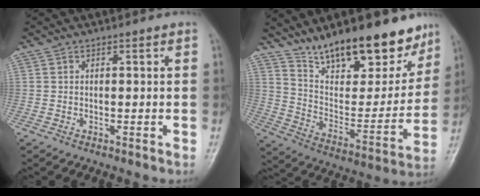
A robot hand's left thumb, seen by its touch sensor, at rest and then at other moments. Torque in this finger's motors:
{"motor_torque": [1.32, 1.23, 1.43, -1.33, 0.12]}